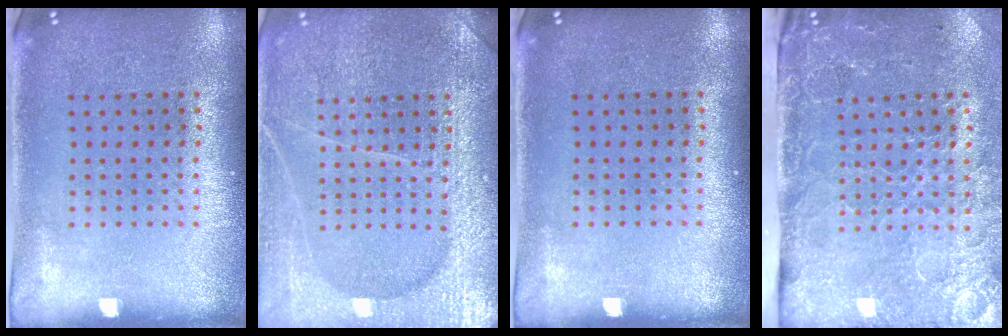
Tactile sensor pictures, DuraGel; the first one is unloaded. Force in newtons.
{"total": 4.9, "press": 4.9, "slide": 0.5}
{"total": 0.0}
{"total": 4.6, "press": 3.7, "slide": 2.8}